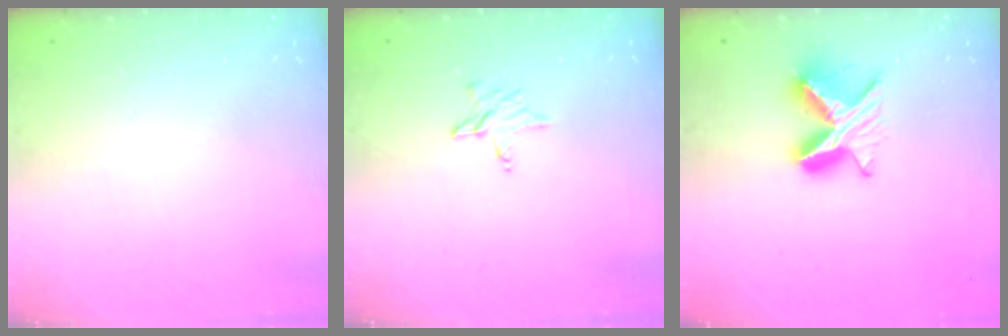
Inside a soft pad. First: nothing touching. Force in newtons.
{"total": 5.1, "press": 5.1, "slide": 0.6}
{"total": 9.0, "press": 9.0, "slide": 0.3}